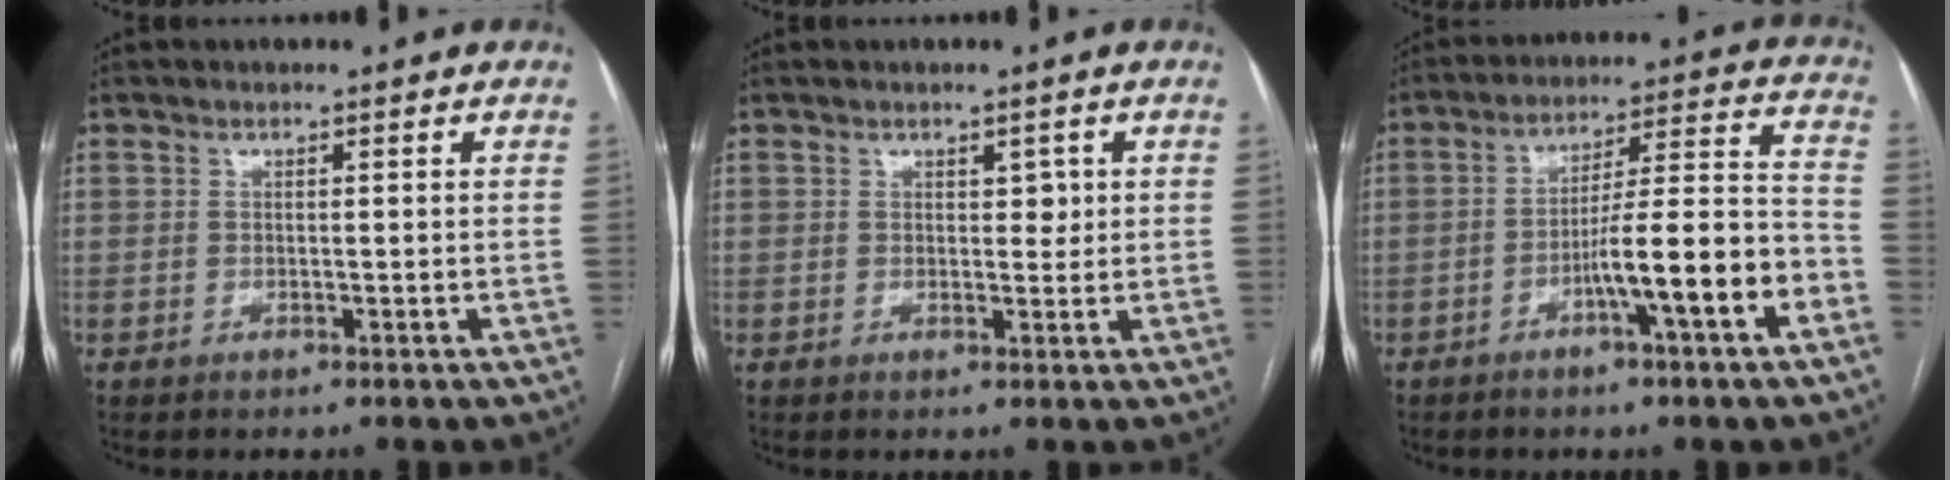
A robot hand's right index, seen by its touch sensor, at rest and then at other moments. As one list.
[{"total": 1.9, "force": [0.6, 1.1, 1.4], "torque": [-0.014, -0.001, 0.008]}, {"total": 12.5, "force": [-5.3, 0.3, 11.4], "torque": [-0.175, 0.015, -0.082]}]